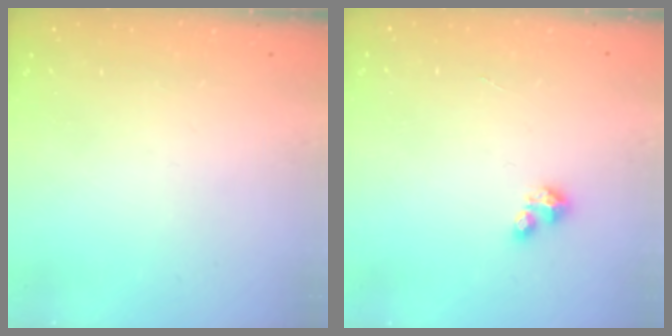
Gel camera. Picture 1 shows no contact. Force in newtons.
{"total": 3.3, "press": 3.3, "slide": 0.2}